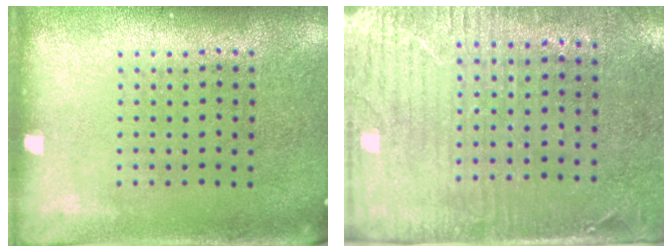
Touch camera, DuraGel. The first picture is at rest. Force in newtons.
{"total": 3.1, "press": 2.6, "slide": 1.6}